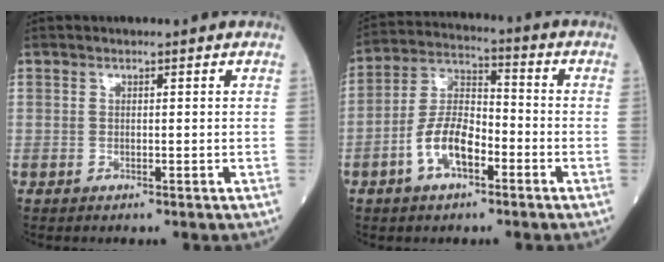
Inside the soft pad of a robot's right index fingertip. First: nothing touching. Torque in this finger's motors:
{"motor_torque": [1.15, -0.61, 0.65, 0.16]}